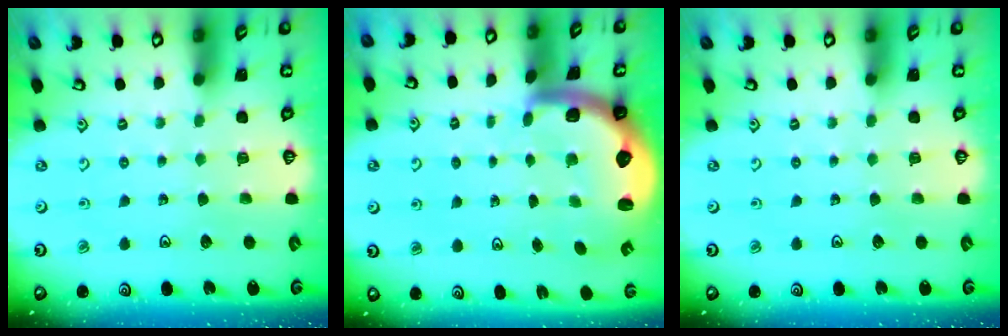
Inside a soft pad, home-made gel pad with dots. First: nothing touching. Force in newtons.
{"total": 3.6, "press": 3.4, "slide": 1.2}
{"total": 0.0}